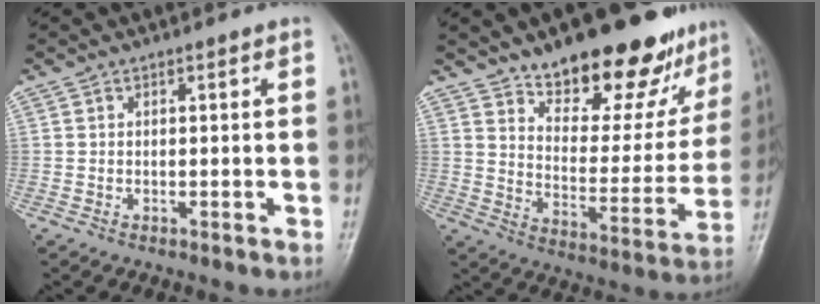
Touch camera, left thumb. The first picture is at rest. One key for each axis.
{"total": 23.1, "fx": 17.1, "fy": 9.4, "fz": 12.3, "tx": -0.123, "ty": -0.095, "tz": 0.244}